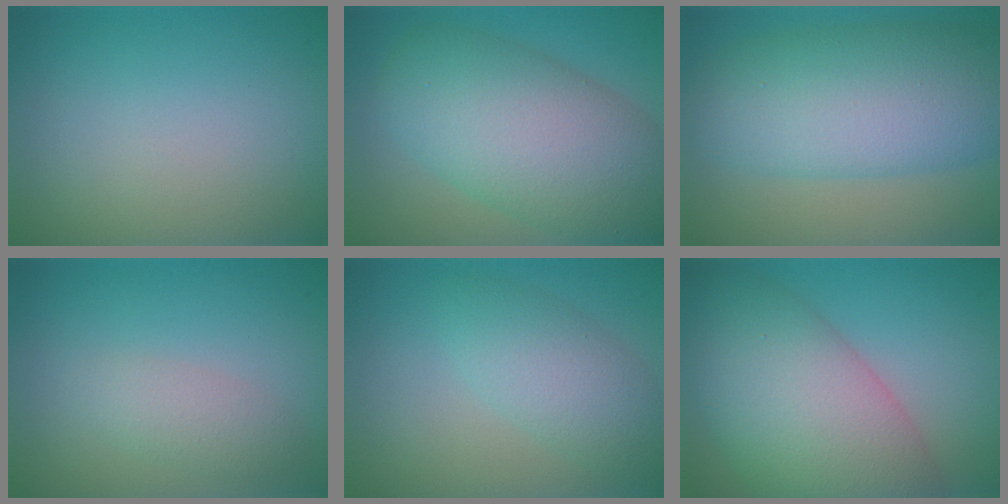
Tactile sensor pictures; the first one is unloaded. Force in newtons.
{"total": 10.4, "press": 10.4, "slide": 0.4}
{"total": 10.2, "press": 10.2, "slide": 0.4}
{"total": 2.1, "press": 2.1, "slide": 0.0}
{"total": 3.8, "press": 3.8, "slide": 0.1}
{"total": 11.2, "press": 11.2, "slide": 0.4}